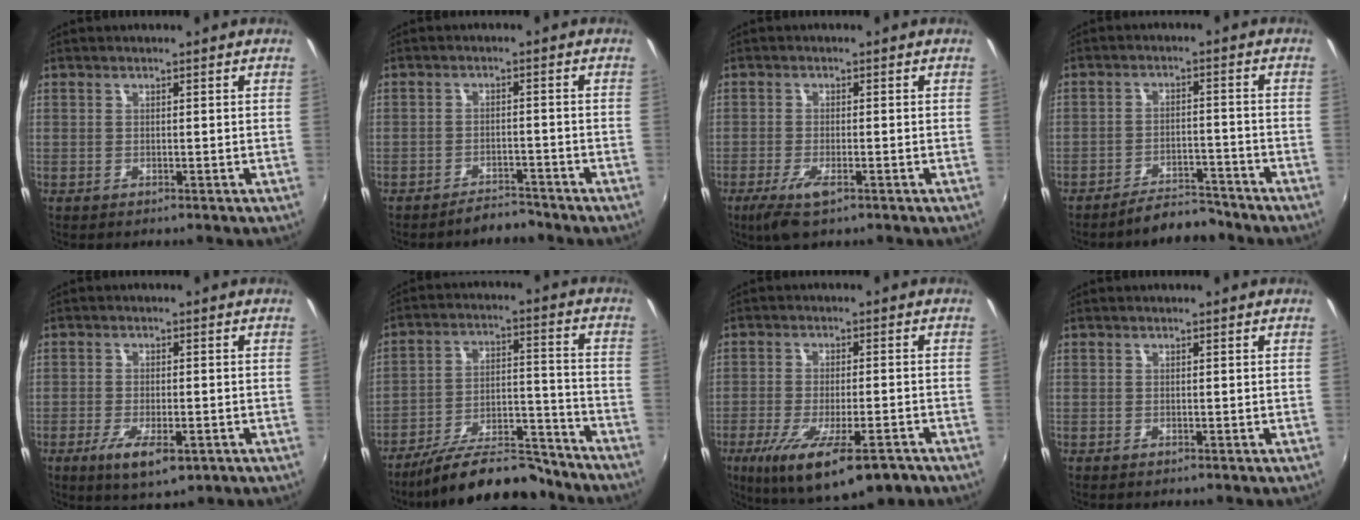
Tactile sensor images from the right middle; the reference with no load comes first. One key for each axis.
{"total": 3.6, "fx": -3.4, "fy": 0.8, "fz": 0.6, "tx": -0.021, "ty": 0.005, "tz": -0.050}
{"total": 5.1, "fx": -2.9, "fy": 1.3, "fz": 3.9, "tx": -0.091, "ty": -0.016, "tz": -0.054}
{"total": 6.2, "fx": -5.8, "fy": 1.4, "fz": 1.8, "tx": -0.049, "ty": 0.013, "tz": -0.082}
{"total": 7.2, "fx": -3.5, "fy": 2.4, "fz": 5.8, "tx": -0.121, "ty": -0.023, "tz": -0.057}
{"total": 18.5, "fx": -15.7, "fy": 4.9, "fz": 8.3, "tx": -0.149, "ty": 0.006, "tz": -0.229}
{"total": 16.0, "fx": -9.6, "fy": 4.2, "fz": 12.2, "tx": -0.225, "ty": -0.056, "tz": -0.145}
{"total": 0.0}